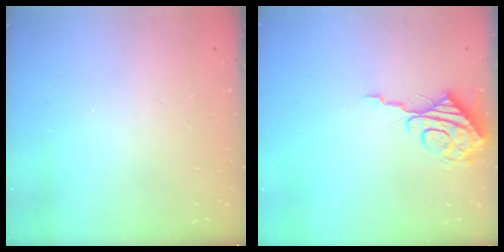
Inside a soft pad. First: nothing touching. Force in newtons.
{"total": 11.6, "press": 11.5, "slide": 1.1}